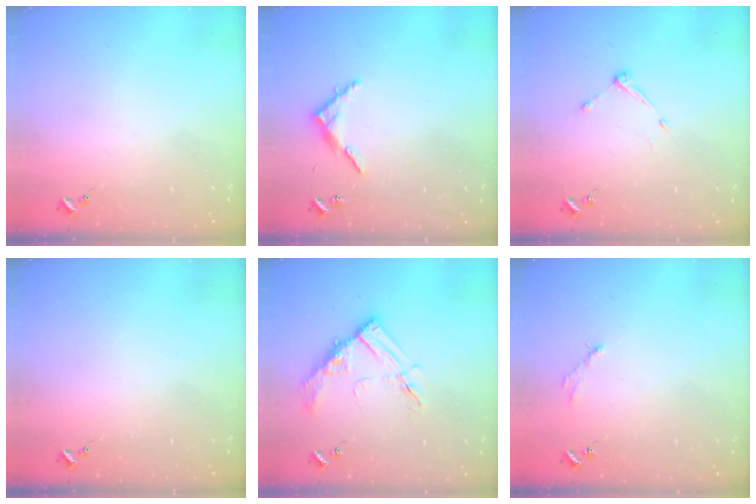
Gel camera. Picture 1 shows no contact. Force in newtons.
{"total": 6.9, "press": 6.9, "slide": 0.5}
{"total": 5.5, "press": 5.5, "slide": 0.7}
{"total": 0.0}
{"total": 12.4, "press": 12.4, "slide": 0.9}
{"total": 2.8, "press": 2.8, "slide": 0.4}